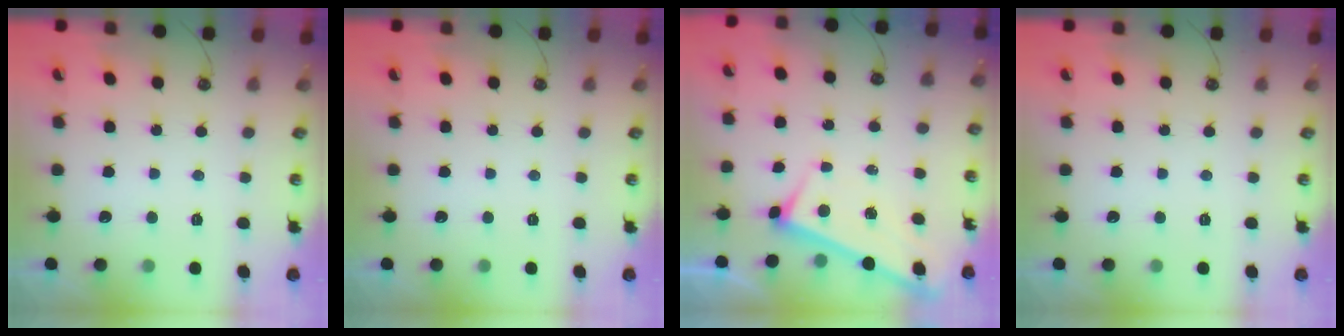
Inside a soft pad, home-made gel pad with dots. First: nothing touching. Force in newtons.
{"total": 0.0}
{"total": 3.0, "press": 3.0, "slide": 0.2}
{"total": 0.0}